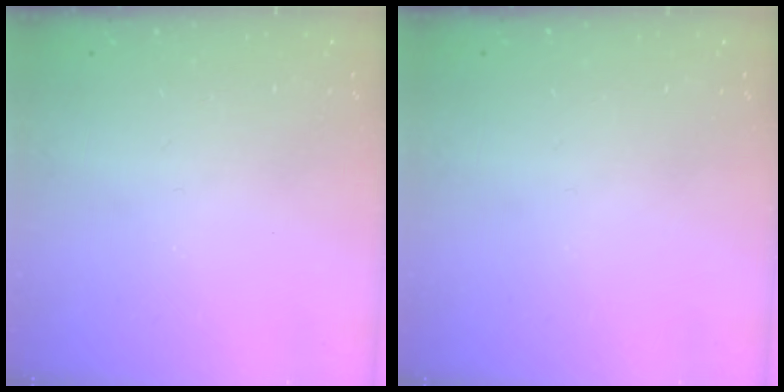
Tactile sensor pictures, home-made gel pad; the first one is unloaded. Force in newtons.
{"total": 0.0}